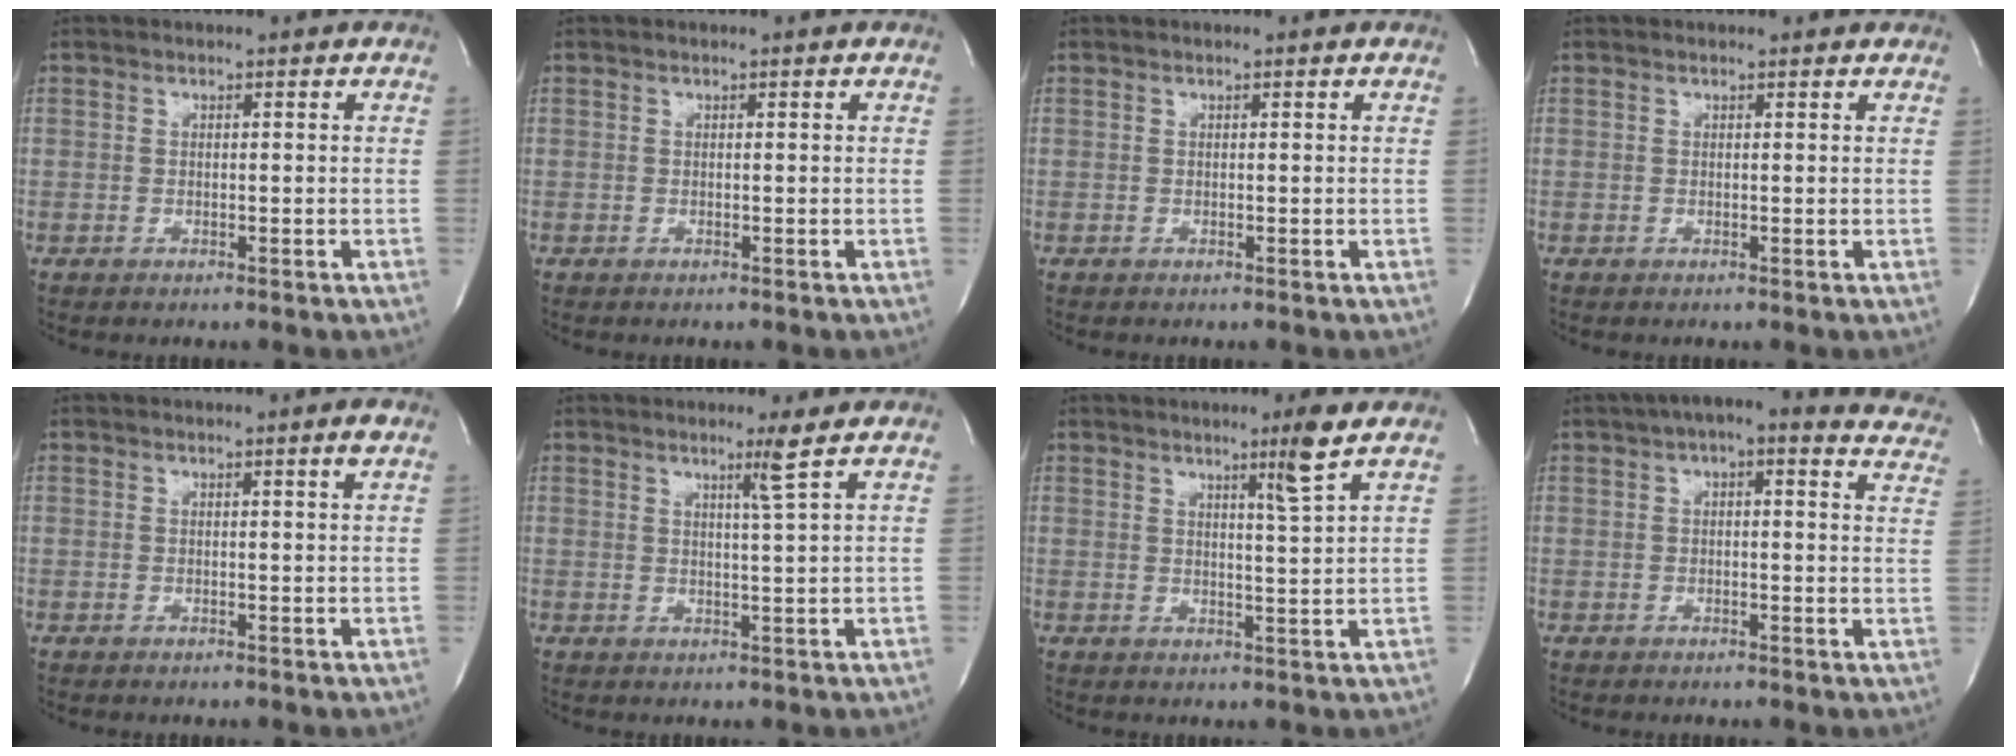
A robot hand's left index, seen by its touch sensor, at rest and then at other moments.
{"total": 0.0}
{"total": 0.0}
{"total": 1.5, "force": [1.4, 0.5, 0.1], "torque": [-0.013, 0.006, 0.009]}
{"total": 1.1, "force": [0.5, -0.4, 0.8], "torque": [-0.020, -0.005, 0.010]}
{"total": 2.8, "force": [1.6, -1.4, 1.8], "torque": [-0.043, -0.017, 0.035]}
{"total": 4.4, "force": [2.8, -1.5, 3.1], "torque": [-0.054, -0.015, 0.049]}
{"total": 15.4, "force": [12.9, 4.3, 7.2], "torque": [-0.077, 0.022, 0.132]}